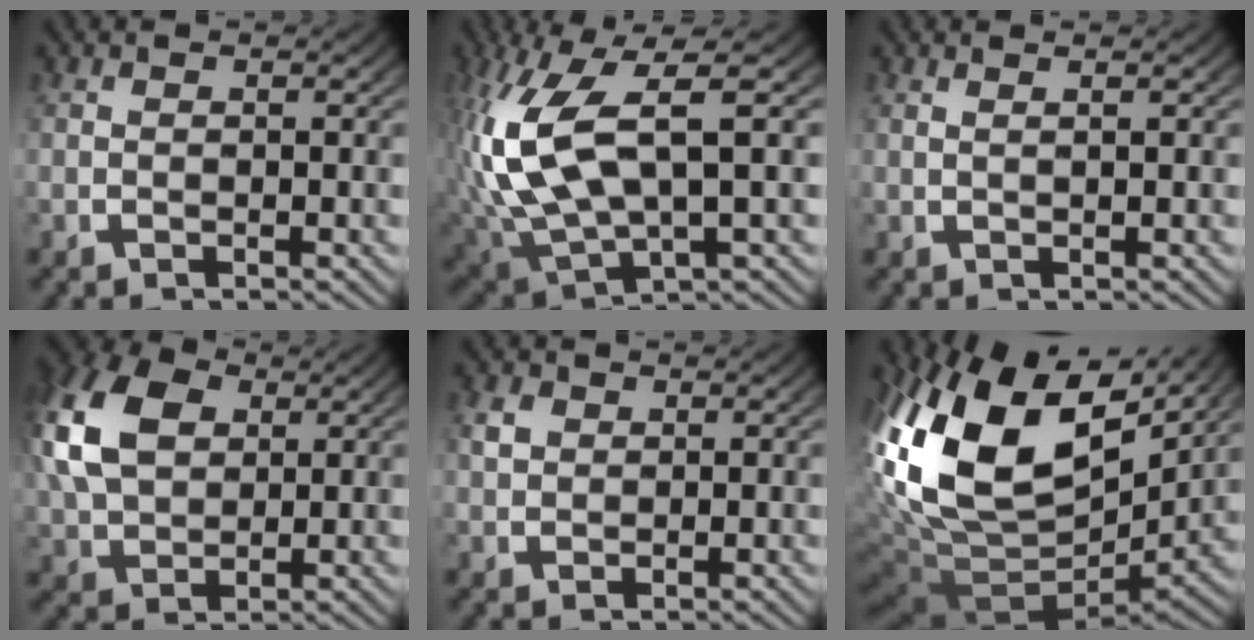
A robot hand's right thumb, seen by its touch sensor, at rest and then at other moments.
{"total": 12.9, "force": [-0.5, 7.8, 10.3], "torque": [-0.249, -0.037, 0.012]}
{"total": 1.0, "force": [0.6, -0.2, 0.7], "torque": [-0.013, 0.001, 0.015]}
{"total": 9.2, "force": [2.6, 6.2, 6.2], "torque": [-0.149, -0.017, 0.061]}
{"total": 1.8, "force": [0.8, 1.3, 0.9], "torque": [-0.019, -0.001, 0.019]}
{"total": 20.4, "force": [2.0, 12.3, 16.2], "torque": [-0.369, -0.056, 0.066]}